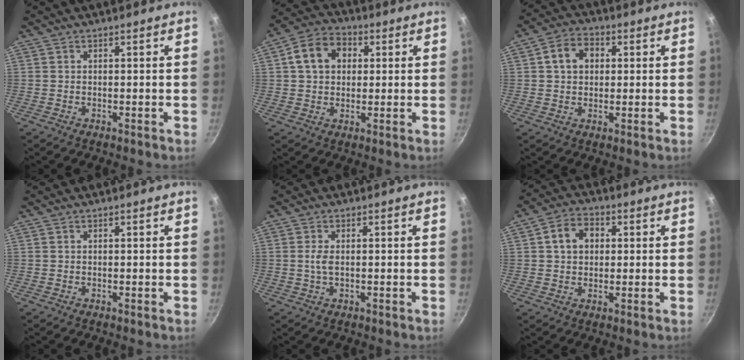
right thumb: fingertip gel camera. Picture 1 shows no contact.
{"total": 9.8, "force": [2.2, 7.6, 5.7], "torque": [-0.071, 0.016, 0.023]}
{"total": 6.9, "force": [1.5, 5.4, 4.0], "torque": [-0.046, 0.011, 0.015]}
{"total": 0.0}
{"total": 2.2, "force": [0.1, 1.0, 1.9], "torque": [-0.044, 0.000, 0.001]}
{"total": 6.7, "force": [1.3, 5.2, 4.0], "torque": [-0.044, 0.012, 0.013]}